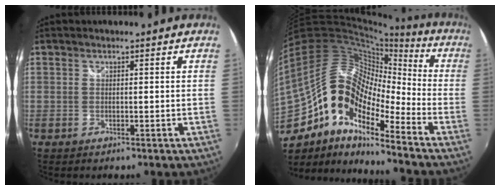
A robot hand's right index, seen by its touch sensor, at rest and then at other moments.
{"total": 19.1, "force": [-8.6, 8.8, 14.6], "torque": [-0.248, -0.009, -0.177]}